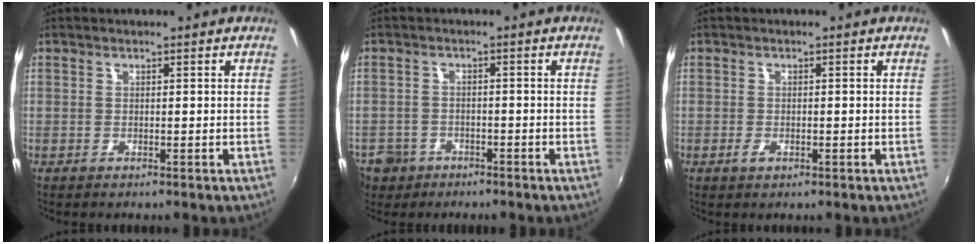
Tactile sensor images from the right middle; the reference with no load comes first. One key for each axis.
{"total": 7.8, "fx": -4.3, "fy": 6.1, "fz": 2.3, "tx": -0.079, "ty": 0.007, "tz": -0.066}
{"total": 1.7, "fx": -0.9, "fy": 0.8, "fz": 1.1, "tx": -0.023, "ty": -0.002, "tz": -0.016}